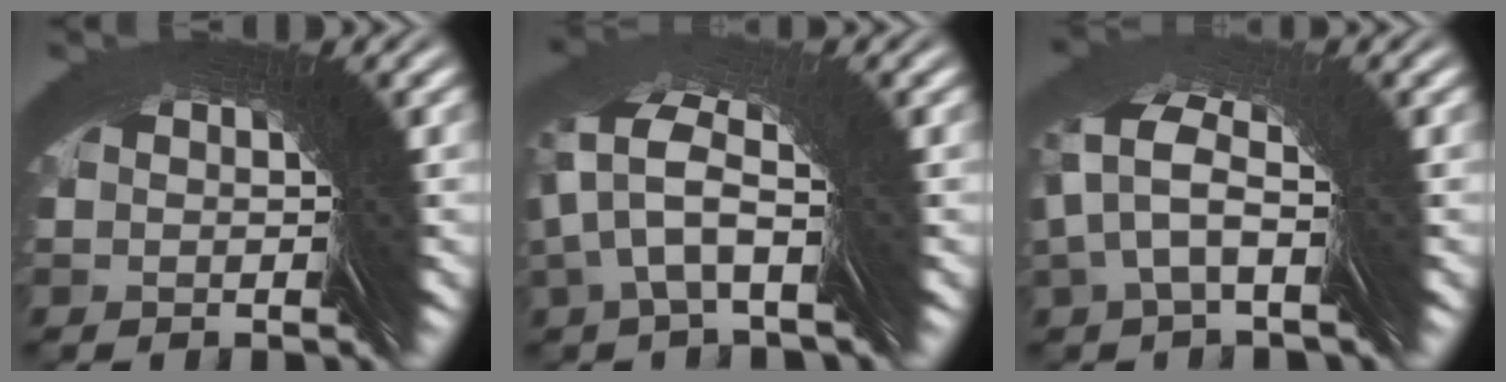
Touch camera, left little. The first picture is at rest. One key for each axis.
{"total": 4.7, "fx": 3.4, "fy": -3.1, "fz": -1.1, "tx": 0.011, "ty": 0.045, "tz": 0.046}
{"total": 3.6, "fx": 2.8, "fy": -2.1, "fz": -0.9, "tx": 0.007, "ty": 0.041, "tz": 0.037}